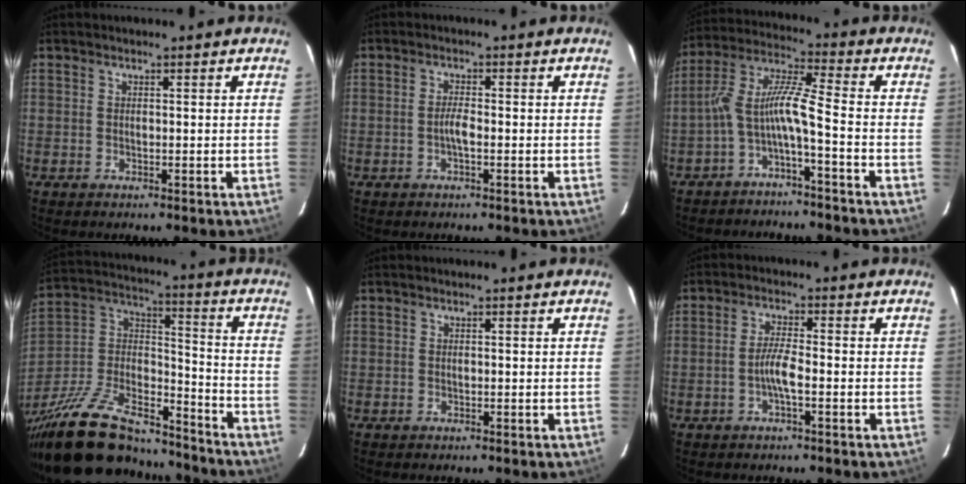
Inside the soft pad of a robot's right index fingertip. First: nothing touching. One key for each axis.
{"total": 1.9, "fx": -0.6, "fy": 0.3, "fz": 1.7, "tx": -0.035, "ty": 0.003, "tz": -0.015}
{"total": 7.8, "fx": -3.4, "fy": 0.3, "fz": 7.0, "tx": -0.169, "ty": 0.018, "tz": -0.065}
{"total": 26.4, "fx": -20.0, "fy": 10.2, "fz": 13.9, "tx": -0.279, "ty": 0.012, "tz": -0.317}
{"total": 0.0}
{"total": 3.6, "fx": -1.3, "fy": 0.3, "fz": 3.3, "tx": -0.068, "ty": 0.004, "tz": -0.027}